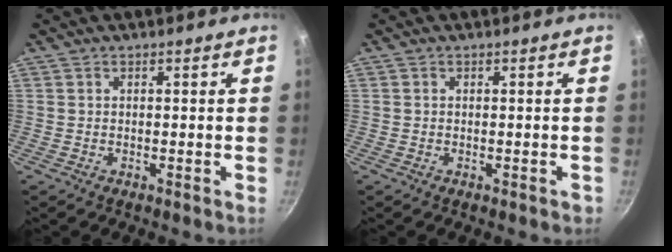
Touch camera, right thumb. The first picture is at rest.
{"total": 0.6, "force": [-0.2, 0.5, 0.4], "torque": [-0.001, 0.003, -0.003]}